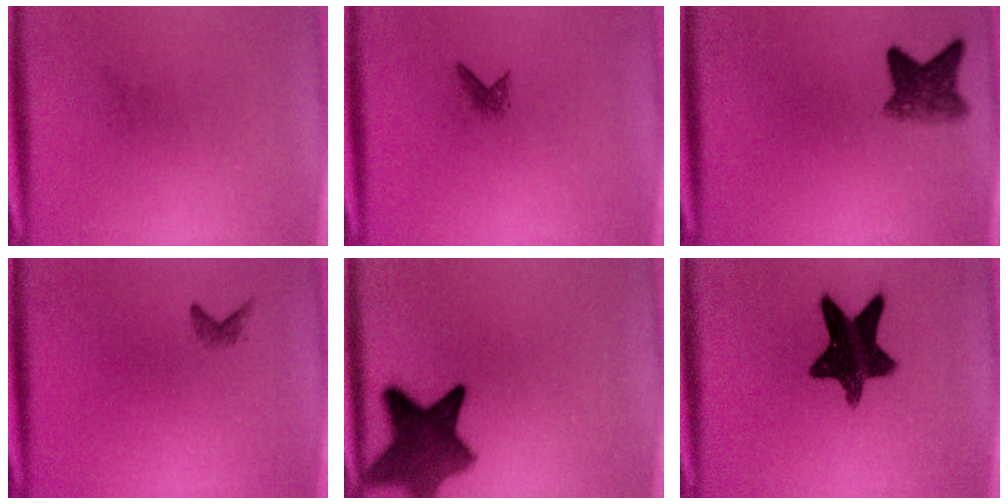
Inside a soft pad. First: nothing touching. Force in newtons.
{"total": 1.1}
{"total": 4.5}
{"total": 0.9}
{"total": 9.4}
{"total": 13.3}